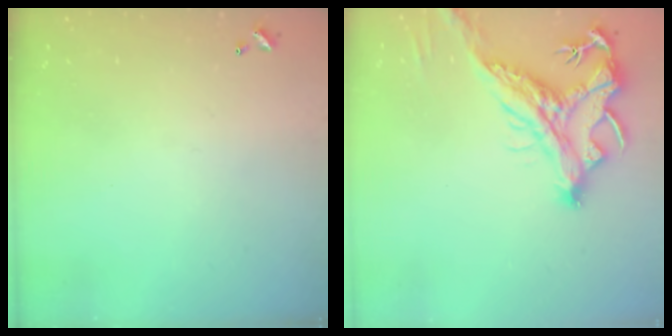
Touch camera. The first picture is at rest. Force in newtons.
{"total": 4.4, "press": 4.2, "slide": 1.5}